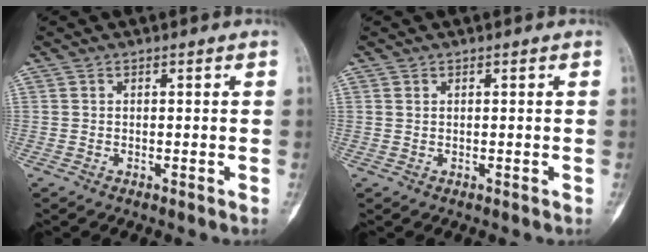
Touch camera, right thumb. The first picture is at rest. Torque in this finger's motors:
{"motor_torque": [-0.37, 0.03, 0.18, 0.00, -0.02]}